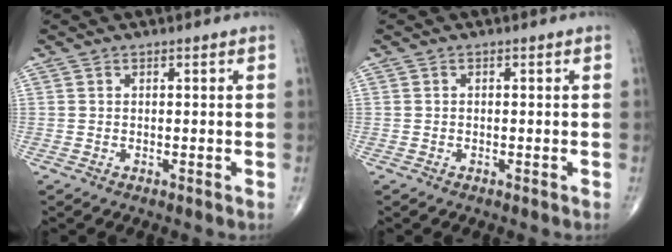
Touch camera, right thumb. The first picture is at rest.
{"total": 0.0}